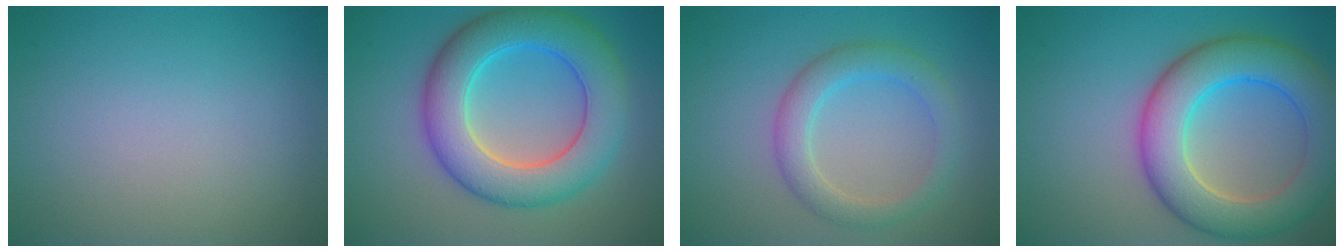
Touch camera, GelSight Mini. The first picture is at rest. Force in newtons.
{"total": 8.7, "press": 8.7, "slide": 0.2}
{"total": 3.5, "press": 3.5, "slide": 0.3}
{"total": 8.7, "press": 8.7, "slide": 0.3}